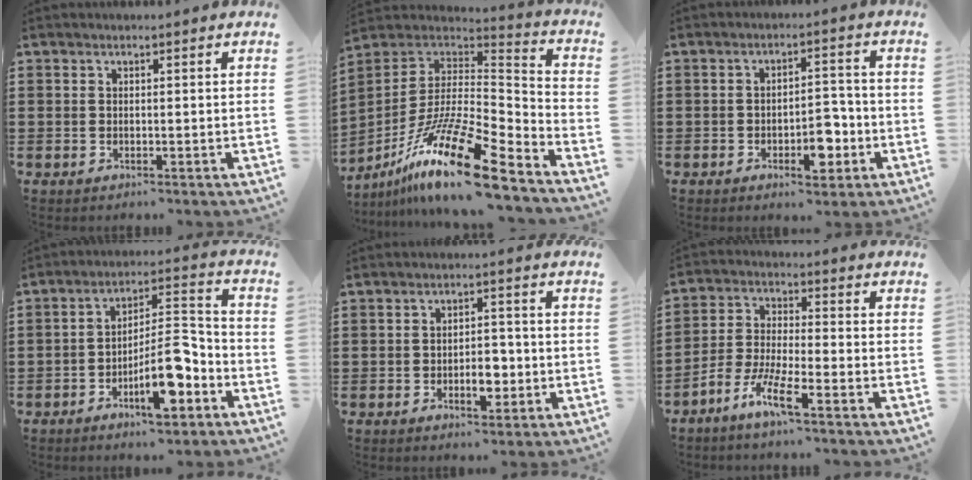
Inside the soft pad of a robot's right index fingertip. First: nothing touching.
{"total": 18.7, "force": [-12.1, 3.8, 13.7], "torque": [-0.263, 0.031, -0.214]}
{"total": 6.1, "force": [-2.4, 2.7, 5.0], "torque": [-0.070, 0.010, -0.042]}
{"total": 11.4, "force": [-6.0, 3.6, 9.1], "torque": [-0.158, 0.012, -0.105]}
{"total": 4.9, "force": [-1.5, 2.4, 4.0], "torque": [-0.062, 0.004, -0.027]}
{"total": 6.3, "force": [-4.7, 0.4, 4.2], "torque": [-0.110, -0.016, -0.099]}